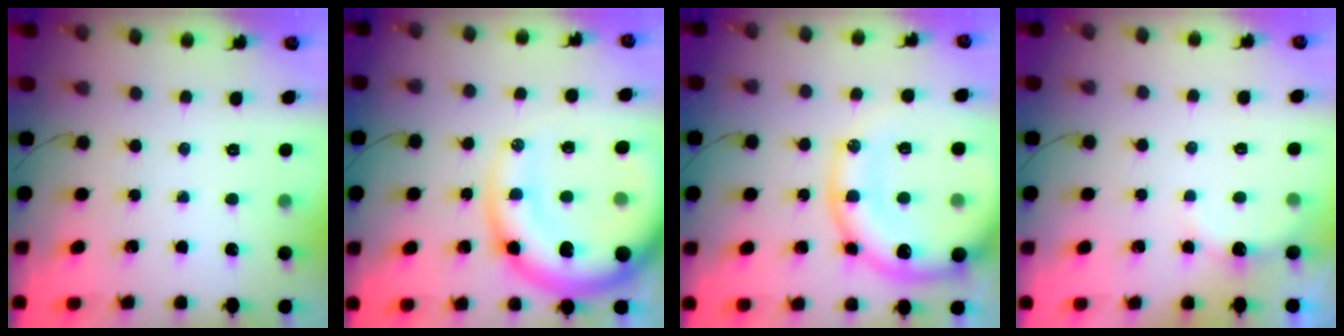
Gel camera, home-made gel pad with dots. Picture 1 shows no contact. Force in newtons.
{"total": 20.8, "press": 20.2, "slide": 5.0}
{"total": 23.3, "press": 22.8, "slide": 4.6}
{"total": 2.8, "press": 2.6, "slide": 0.8}